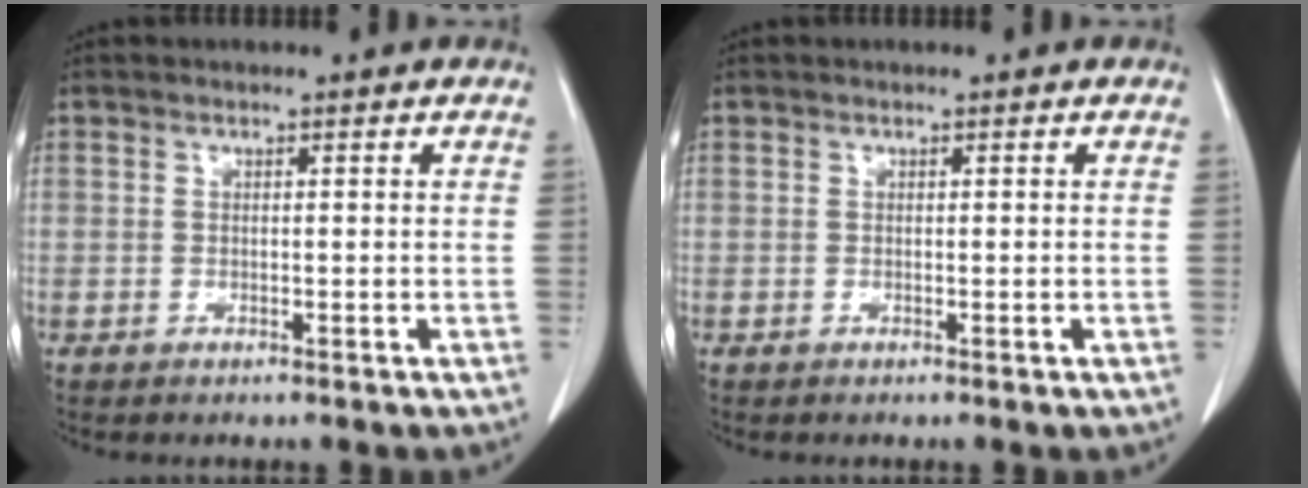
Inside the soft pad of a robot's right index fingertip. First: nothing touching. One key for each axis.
{"total": 0.0}